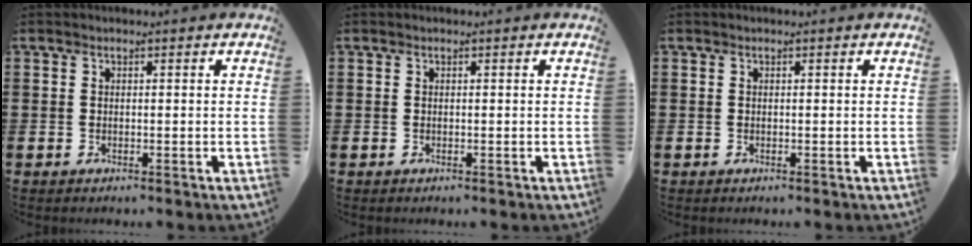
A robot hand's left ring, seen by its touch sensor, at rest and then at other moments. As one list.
[{"total": 0.0}, {"total": 0.0}]